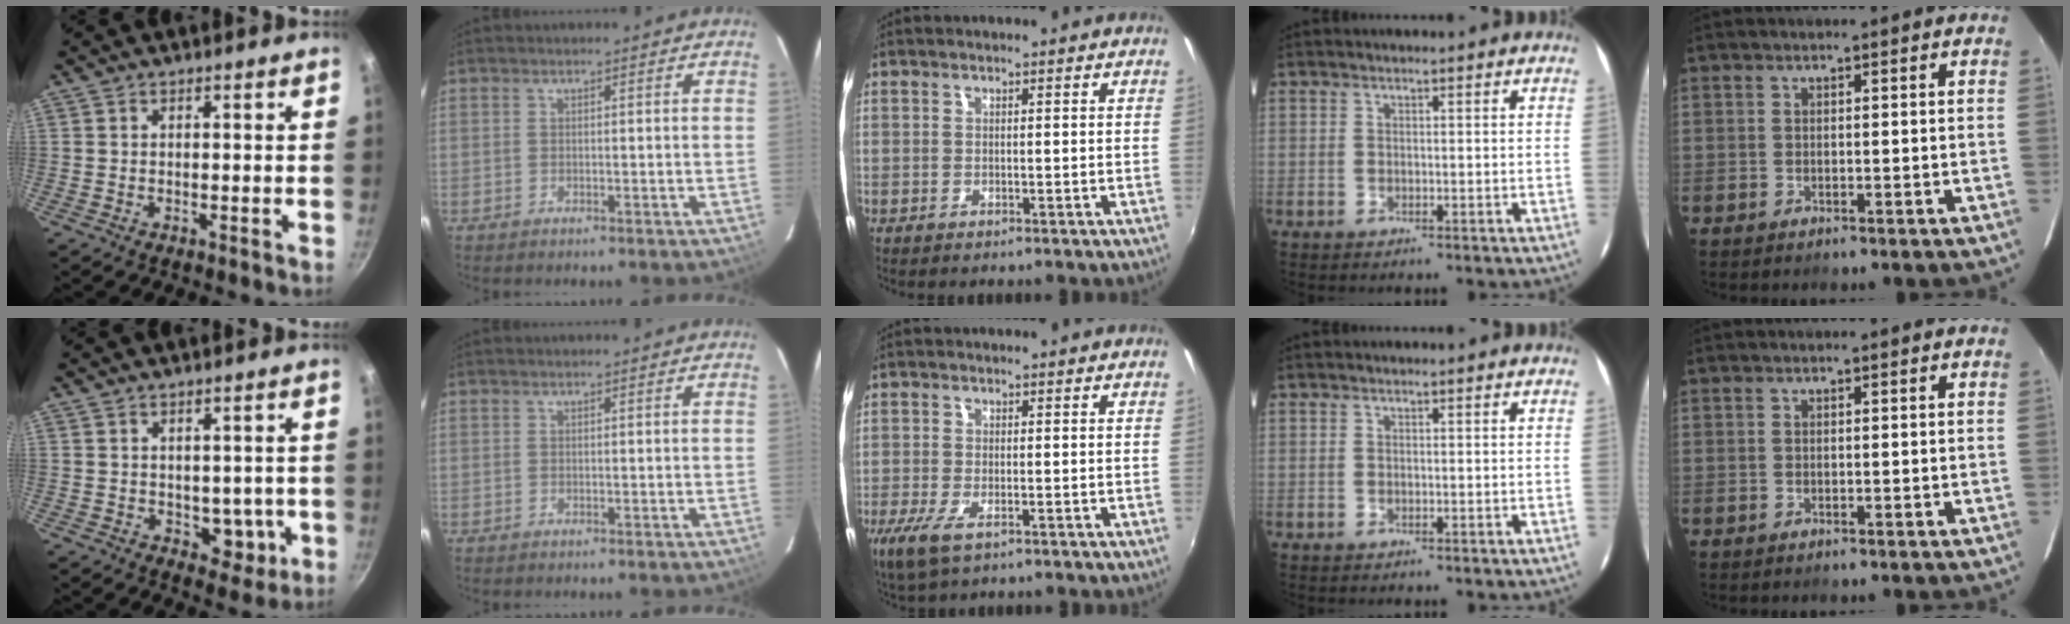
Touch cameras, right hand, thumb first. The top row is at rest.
{"thumb": {"total": 5.5, "force": [-0.4, 4.0, 3.8], "torque": [-0.015, 0.002, 0.003]}, "middle": {"total": 5.8, "force": [-3.1, 2.2, 4.3], "torque": [-0.099, -0.023, -0.056]}}